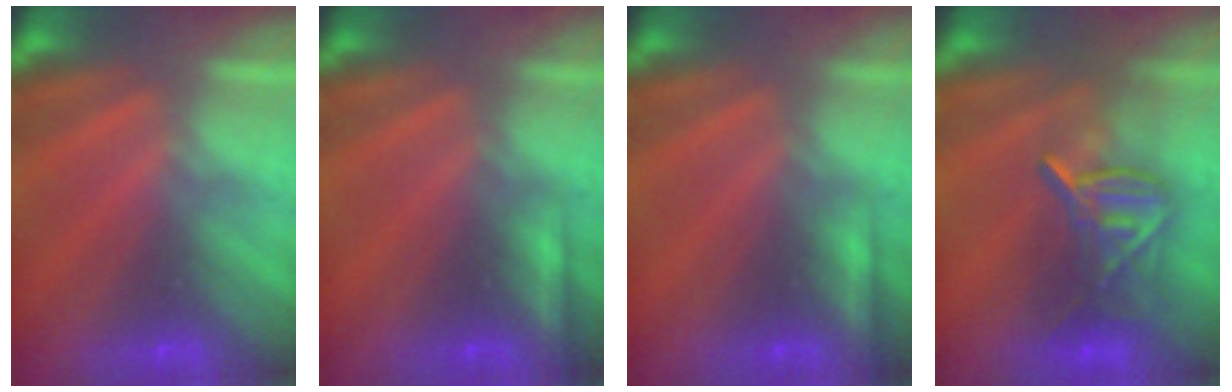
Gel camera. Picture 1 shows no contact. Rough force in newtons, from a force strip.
{"total": 2.2}
{"total": 2.2}
{"total": 7.1}